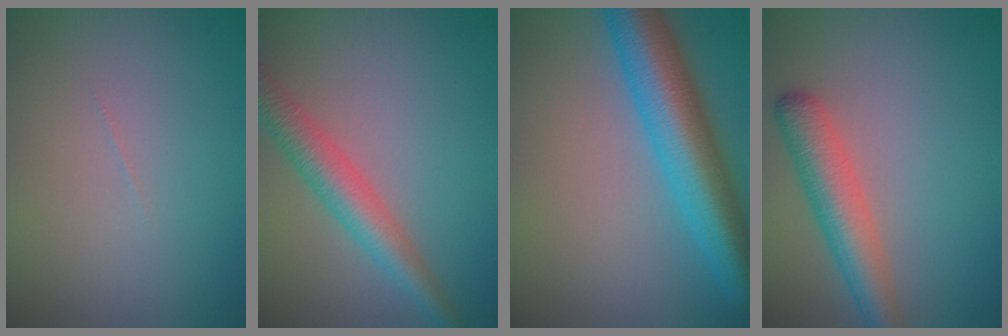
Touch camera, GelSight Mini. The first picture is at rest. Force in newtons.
{"total": 4.4, "press": 4.4, "slide": 0.2}
{"total": 8.7, "press": 8.7, "slide": 0.2}
{"total": 4.6, "press": 4.6, "slide": 0.2}